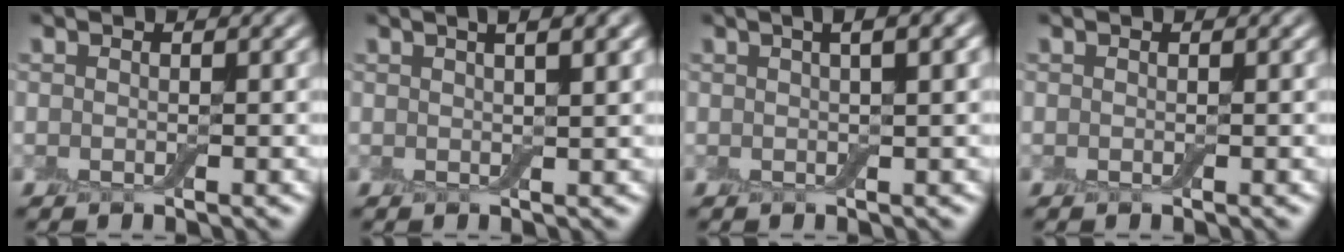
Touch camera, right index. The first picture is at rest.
{"total": 5.5, "force": [2.7, 2.2, 4.3], "torque": [-0.029, 0.028, 0.008]}
{"total": 5.3, "force": [2.2, 2.2, 4.3], "torque": [-0.030, 0.024, 0.002]}
{"total": 0.0}